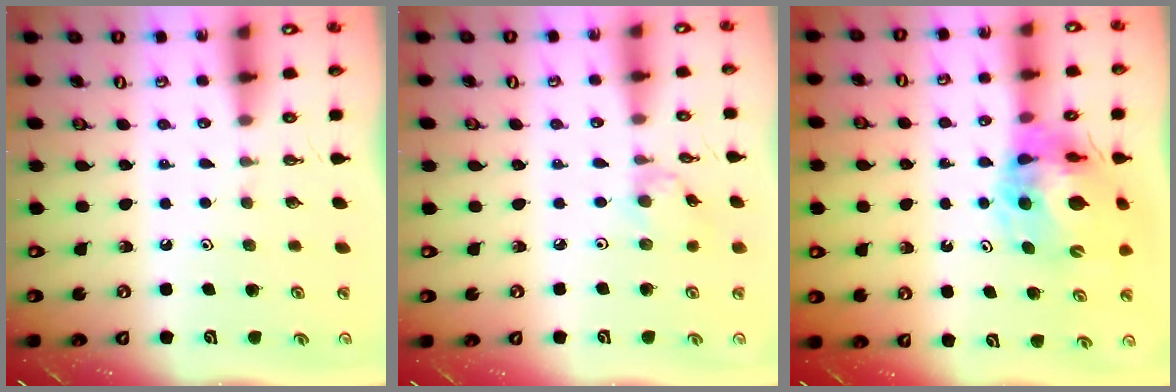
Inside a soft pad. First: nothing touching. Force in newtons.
{"total": 2.2, "press": 2.2, "slide": 0.4}
{"total": 16.1, "press": 16.0, "slide": 1.6}